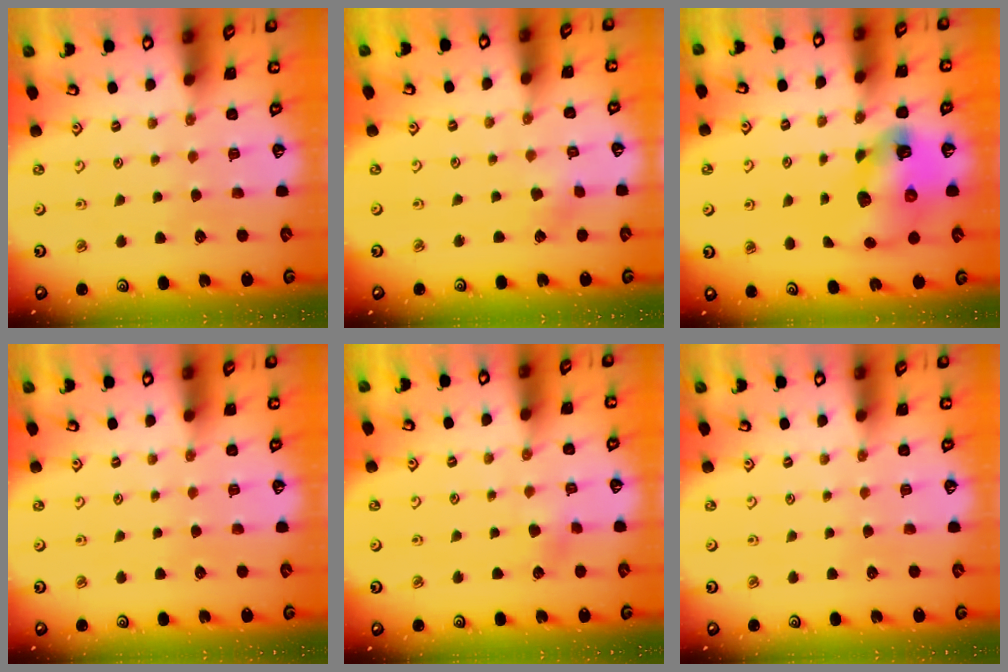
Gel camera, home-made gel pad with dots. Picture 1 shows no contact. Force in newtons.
{"total": 2.2, "press": 2.2, "slide": 0.2}
{"total": 12.8, "press": 12.7, "slide": 1.8}
{"total": 0.0}
{"total": 3.0, "press": 2.9, "slide": 0.5}
{"total": 0.0}